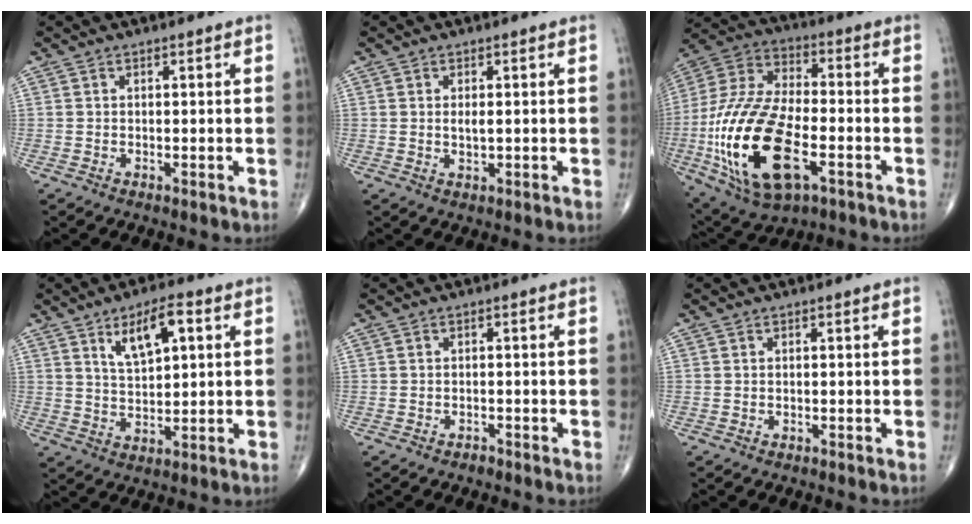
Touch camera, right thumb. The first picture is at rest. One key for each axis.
{"total": 1.8, "fx": 0.3, "fy": 0.7, "fz": 1.6, "tx": -0.030, "ty": -0.004, "tz": 0.008}
{"total": 25.8, "fx": -7.3, "fy": 12.5, "fz": 21.3, "tx": -0.460, "ty": 0.005, "tz": -0.122}
{"total": 8.5, "fx": 3.6, "fy": 3.4, "fz": 6.9, "tx": -0.103, "ty": -0.012, "tz": 0.063}
{"total": 0.8, "fx": -0.6, "fy": 0.4, "fz": 0.2, "tx": -0.002, "ty": 0.002, "tz": -0.013}
{"total": 0.0}